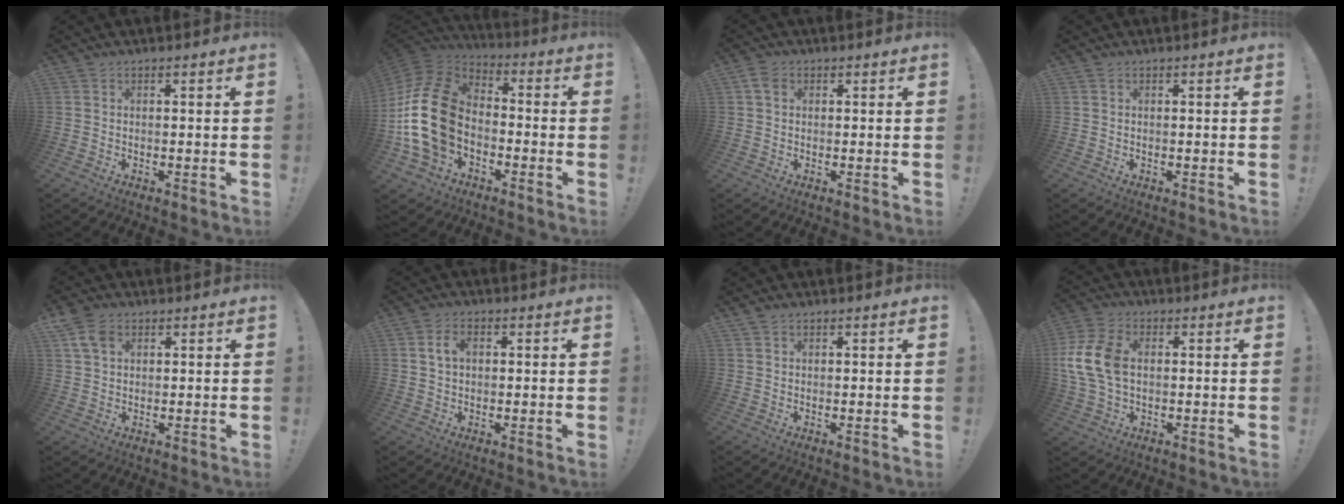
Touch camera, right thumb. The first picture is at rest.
{"total": 21.1, "force": [-2.8, 14.5, 15.1], "torque": [-0.292, 0.024, -0.039]}
{"total": 3.1, "force": [1.0, 2.3, 1.9], "torque": [-0.036, 0.006, 0.020]}
{"total": 0.0}
{"total": 6.3, "force": [2.9, 4.2, 3.7], "torque": [-0.062, -0.002, 0.058]}
{"total": 5.0, "force": [1.3, 3.3, 3.5], "torque": [-0.055, 0.004, 0.021]}
{"total": 0.9, "force": [0.8, 0.4, 0.4], "torque": [-0.005, -0.001, 0.014]}
{"total": 12.3, "force": [0.9, 8.3, 9.1], "torque": [-0.195, 0.008, 0.023]}